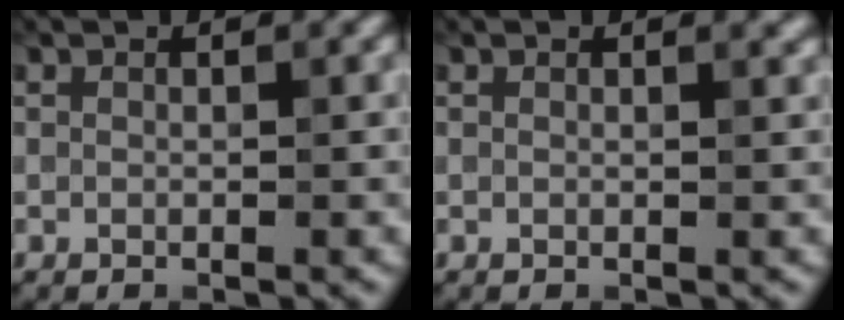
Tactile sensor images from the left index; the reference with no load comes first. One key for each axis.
{"total": 0.7, "fx": 0.6, "fy": 0.2, "fz": 0.4, "tx": 0.000, "ty": 0.001, "tz": 0.008}